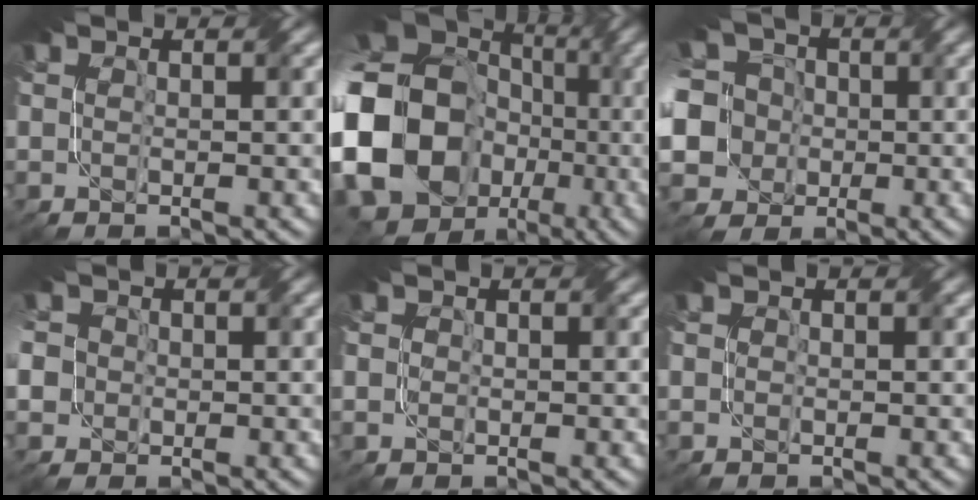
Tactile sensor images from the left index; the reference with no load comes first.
{"total": 20.5, "force": [-2.7, 18.0, 9.6], "torque": [-0.213, -0.028, -0.085]}
{"total": 12.3, "force": [-1.1, 11.0, 5.2], "torque": [-0.145, 0.016, -0.049]}
{"total": 6.6, "force": [-0.3, 5.7, 3.2], "torque": [-0.088, 0.016, -0.044]}
{"total": 1.8, "force": [0.6, 1.7, 0.4], "torque": [-0.008, 0.008, 0.007]}
{"total": 0.6, "force": [0.2, 0.5, -0.2], "torque": [0.004, -0.002, 0.000]}